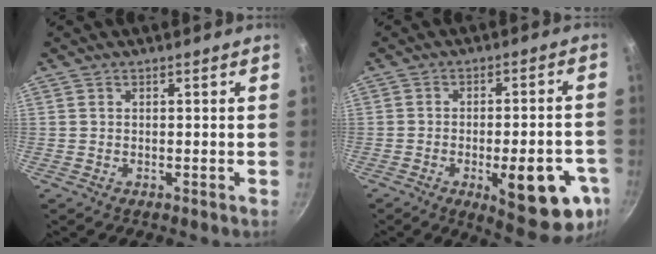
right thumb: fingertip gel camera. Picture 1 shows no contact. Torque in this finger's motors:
{"motor_torque": [1.90, 1.65, 1.65, -0.29, 0.32]}